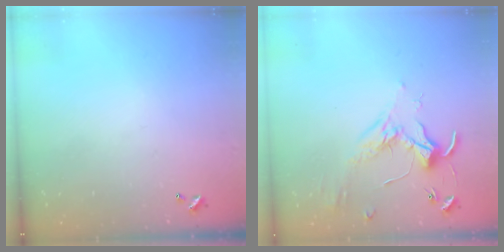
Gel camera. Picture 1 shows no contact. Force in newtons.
{"total": 1.7, "press": 1.6, "slide": 0.4}